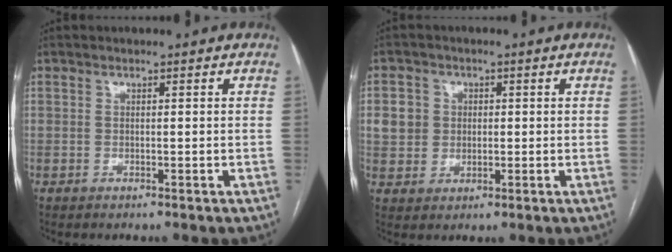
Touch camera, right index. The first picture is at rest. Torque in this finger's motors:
{"motor_torque": [-0.04, -0.05, 0.00, 0.03]}